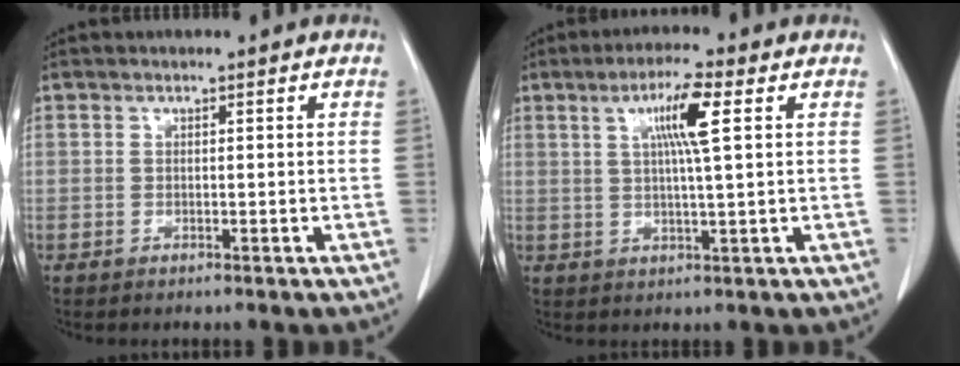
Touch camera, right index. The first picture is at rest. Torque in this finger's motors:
{"motor_torque": [0.89, 0.43, 0.21, 0.13]}